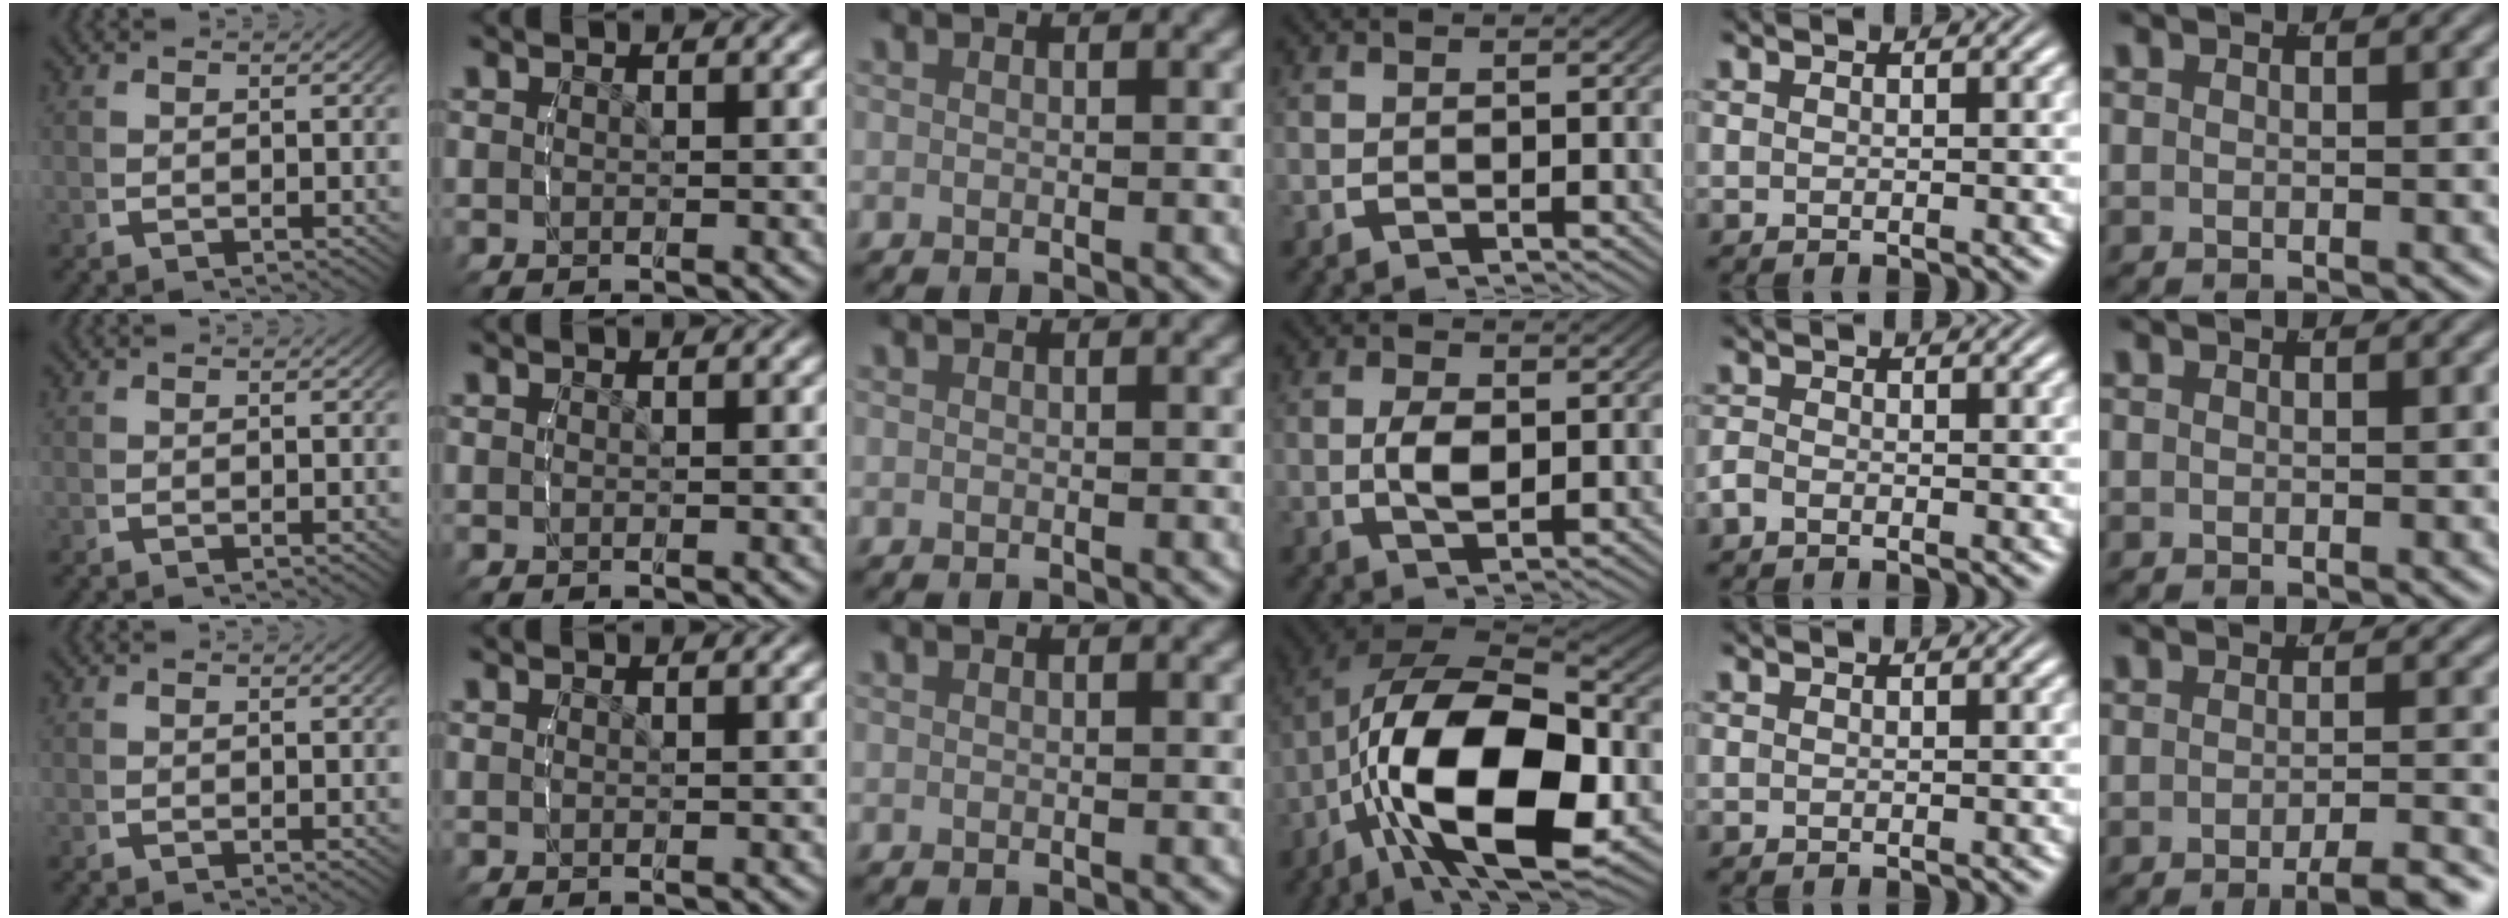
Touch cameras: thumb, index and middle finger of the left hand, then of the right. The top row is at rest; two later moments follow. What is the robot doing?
{"motion": "lift_and_place", "object": "glue stick"}